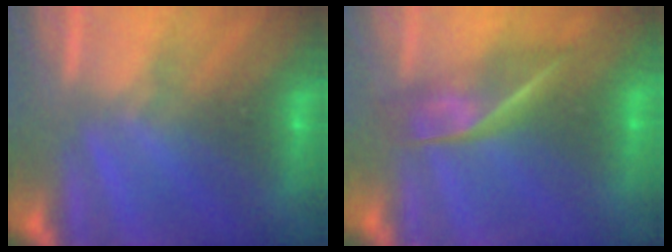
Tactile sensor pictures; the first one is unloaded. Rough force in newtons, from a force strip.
{"total": 2.4}